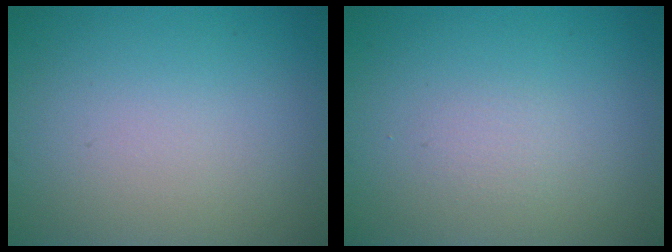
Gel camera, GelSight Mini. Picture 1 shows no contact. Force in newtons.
{"total": 0.7, "press": 0.7, "slide": 0.1}